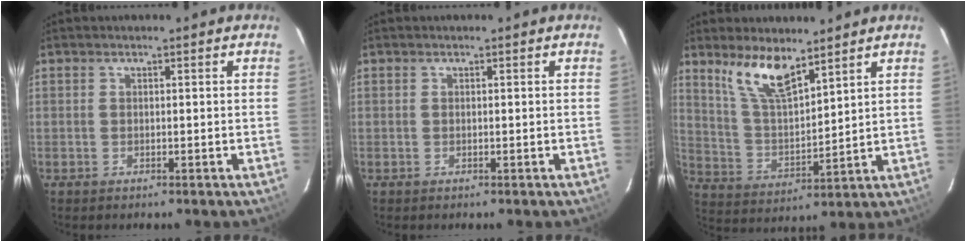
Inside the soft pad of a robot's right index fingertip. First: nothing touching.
{"total": 0.0}
{"total": 10.0, "force": [7.4, 2.4, 6.3], "torque": [-0.121, 0.000, 0.153]}